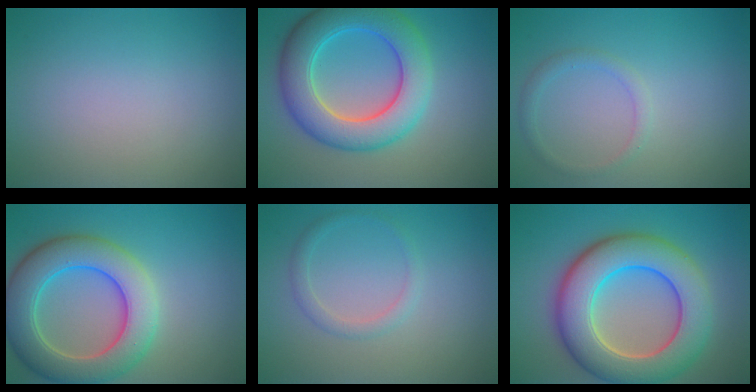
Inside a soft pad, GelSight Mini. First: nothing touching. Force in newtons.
{"total": 8.3, "press": 8.2, "slide": 0.5}
{"total": 1.4, "press": 1.4, "slide": 0.1}
{"total": 8.3, "press": 8.3, "slide": 0.3}
{"total": 1.5, "press": 1.5, "slide": 0.0}
{"total": 10.5, "press": 10.5, "slide": 0.6}